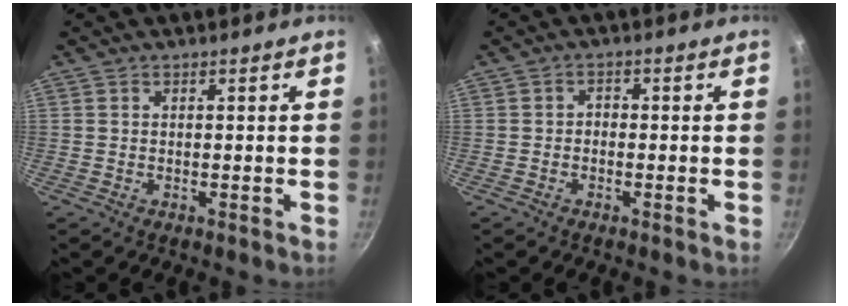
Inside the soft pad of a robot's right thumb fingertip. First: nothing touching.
{"total": 1.5, "force": [-0.5, 1.2, 0.8], "torque": [-0.011, 0.009, -0.013]}